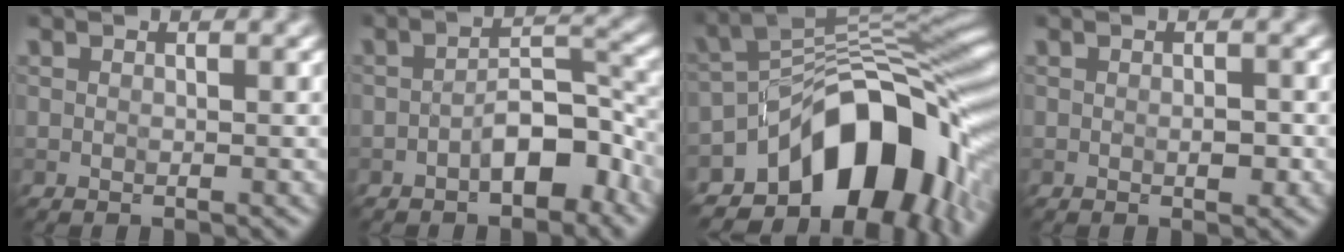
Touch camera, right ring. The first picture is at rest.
{"total": 4.4, "force": [-2.2, 1.8, 3.4], "torque": [-0.048, 0.017, -0.039]}
{"total": 14.1, "force": [-6.4, 8.4, 9.3], "torque": [-0.116, -0.001, -0.113]}
{"total": 1.2, "force": [-0.2, 0.6, 1.1], "torque": [-0.017, 0.000, -0.002]}